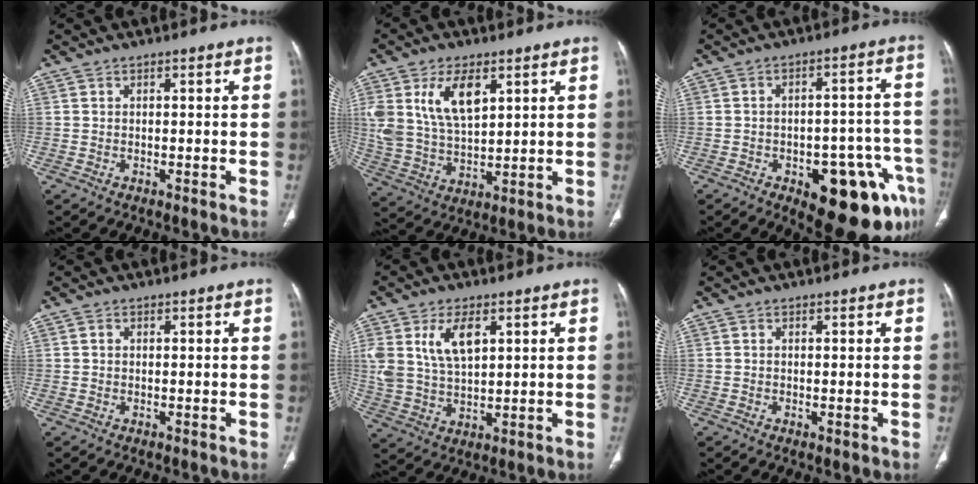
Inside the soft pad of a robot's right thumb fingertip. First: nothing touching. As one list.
[{"total": 12.6, "force": [5.2, 6.7, 9.3], "torque": [-0.174, -0.018, 0.110]}, {"total": 18.1, "force": [-8.4, 7.8, 14.0], "torque": [-0.121, 0.046, -0.094]}, {"total": 0.7, "force": [0.2, 0.6, 0.3], "torque": [-0.004, 0.001, 0.003]}, {"total": 10.1, "force": [3.9, 5.4, 7.6], "torque": [-0.145, -0.010, 0.082]}, {"total": 0.5, "force": [-0.1, 0.1, 0.5], "torque": [-0.014, -0.005, 0.001]}]